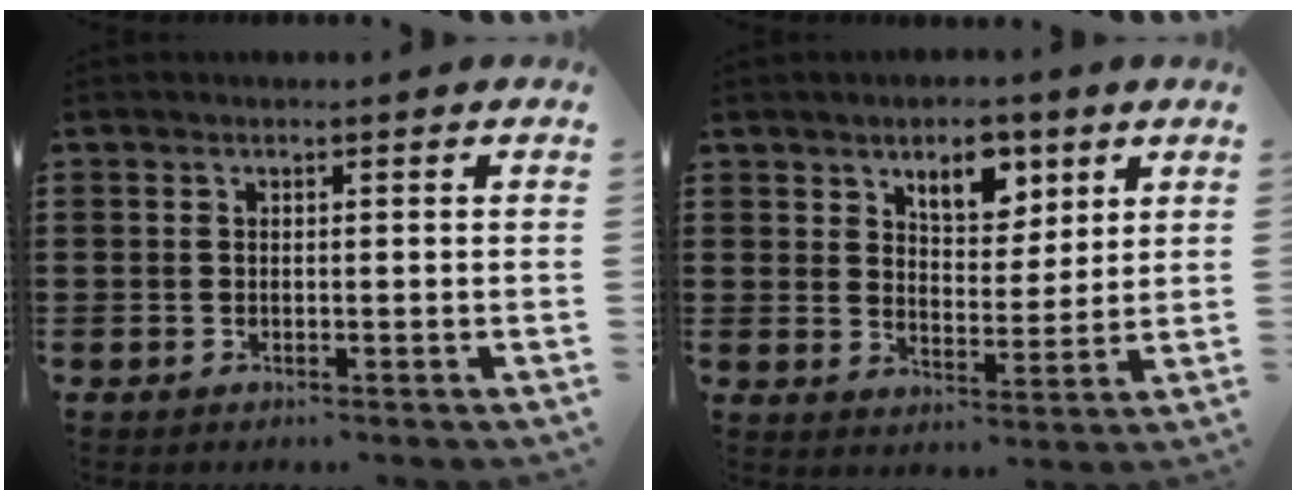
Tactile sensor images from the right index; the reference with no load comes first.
{"total": 6.7, "force": [4.5, 3.7, 3.4], "torque": [-0.052, -0.004, 0.075]}